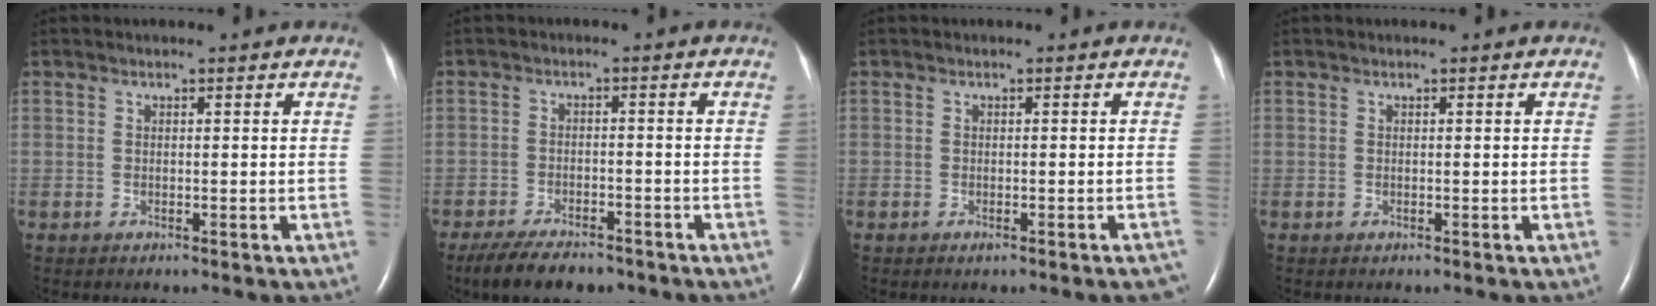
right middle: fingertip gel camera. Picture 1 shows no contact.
{"total": 8.7, "force": [-6.9, 3.1, 4.2], "torque": [-0.075, -0.009, -0.108]}
{"total": 2.7, "force": [-2.1, 0.4, 1.6], "torque": [-0.005, -0.002, -0.027]}
{"total": 0.0}